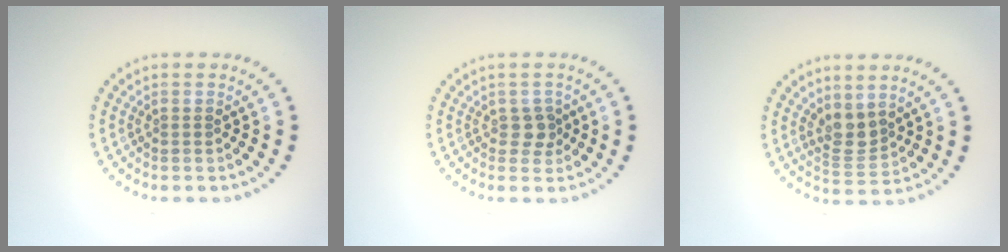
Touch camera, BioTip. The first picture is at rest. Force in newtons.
{"total": 1.5, "press": 1.4, "slide": 0.7}
{"total": 2.7, "press": 2.3, "slide": 1.4}